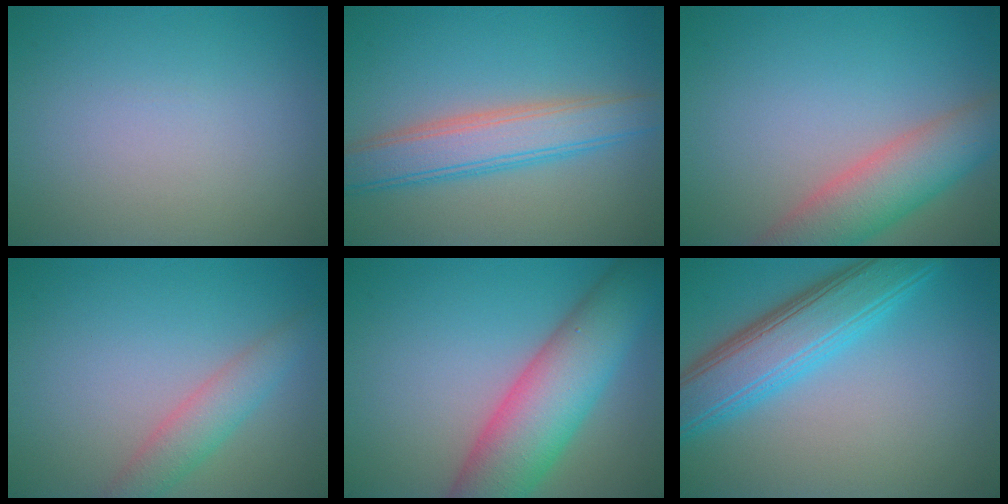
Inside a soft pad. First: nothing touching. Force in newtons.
{"total": 5.1, "press": 5.1, "slide": 0.3}
{"total": 5.5, "press": 5.5, "slide": 0.6}
{"total": 2.9, "press": 2.9, "slide": 0.1}
{"total": 9.3, "press": 9.3, "slide": 0.4}
{"total": 6.9, "press": 6.9, "slide": 0.1}